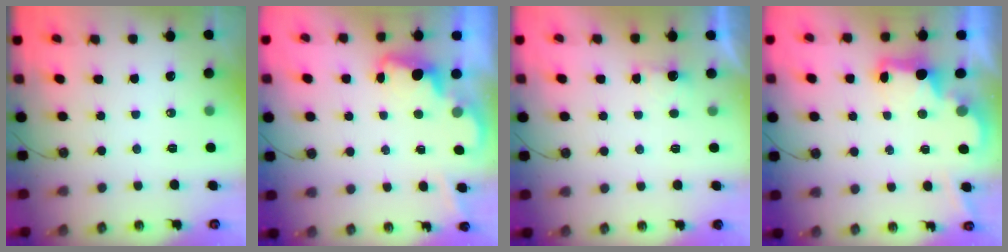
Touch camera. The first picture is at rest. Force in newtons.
{"total": 2.0, "press": 1.9, "slide": 0.5}
{"total": 1.3, "press": 1.1, "slide": 0.8}
{"total": 2.6, "press": 2.6, "slide": 0.5}